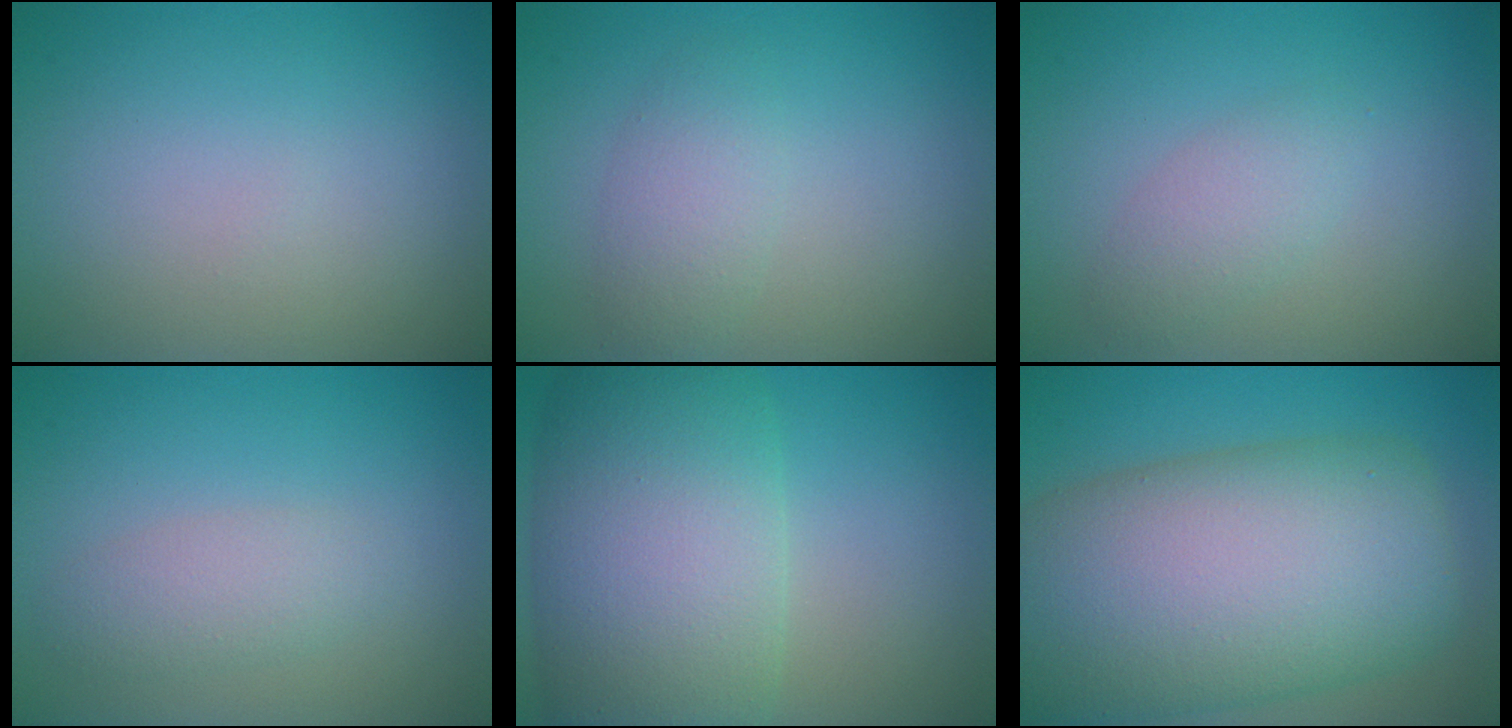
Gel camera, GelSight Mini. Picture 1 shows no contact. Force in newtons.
{"total": 2.4, "press": 2.4, "slide": 0.1}
{"total": 2.1, "press": 2.1, "slide": 0.1}
{"total": 2.3, "press": 2.3, "slide": 0.1}
{"total": 12.1, "press": 12.0, "slide": 0.8}
{"total": 15.4, "press": 15.3, "slide": 0.5}